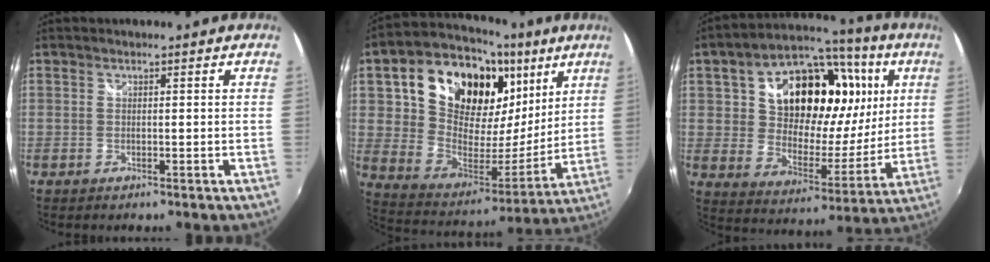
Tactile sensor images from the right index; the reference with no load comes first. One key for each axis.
{"total": 27.3, "fx": 12.2, "fy": 17.3, "fz": 17.1, "tx": -0.329, "ty": 0.052, "tz": 0.217}
{"total": 27.7, "fx": 8.3, "fy": 17.4, "fz": 19.8, "tx": -0.368, "ty": 0.048, "tz": 0.145}